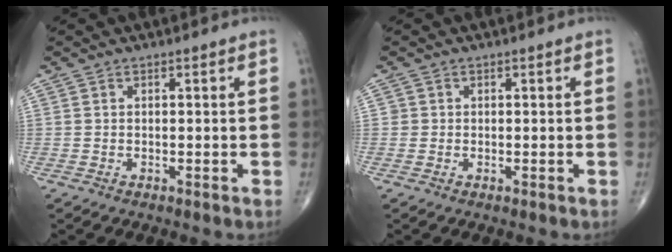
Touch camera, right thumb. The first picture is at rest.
{"total": 0.8, "force": [0.0, 0.8, 0.0], "torque": [0.008, 0.005, -0.001]}